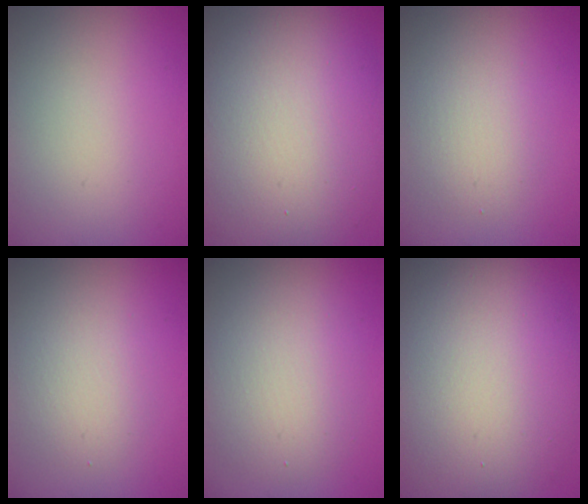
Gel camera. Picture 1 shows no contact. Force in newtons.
{"total": 14.6, "press": 14.6, "slide": 0.7}
{"total": 2.6, "press": 2.6, "slide": 0.2}
{"total": 2.7, "press": 2.7, "slide": 0.1}
{"total": 4.6, "press": 4.6, "slide": 0.3}
{"total": 13.6, "press": 13.6, "slide": 0.9}